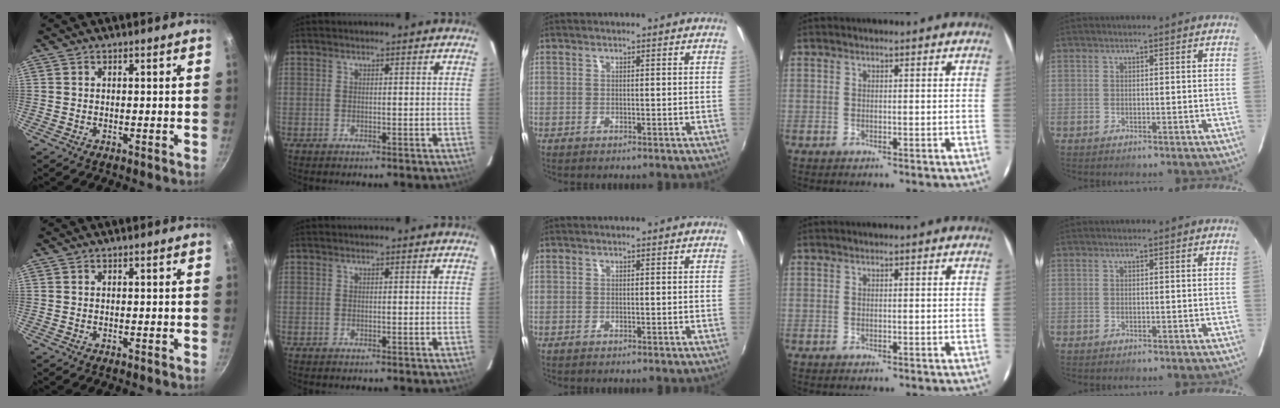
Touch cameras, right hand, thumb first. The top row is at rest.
{}